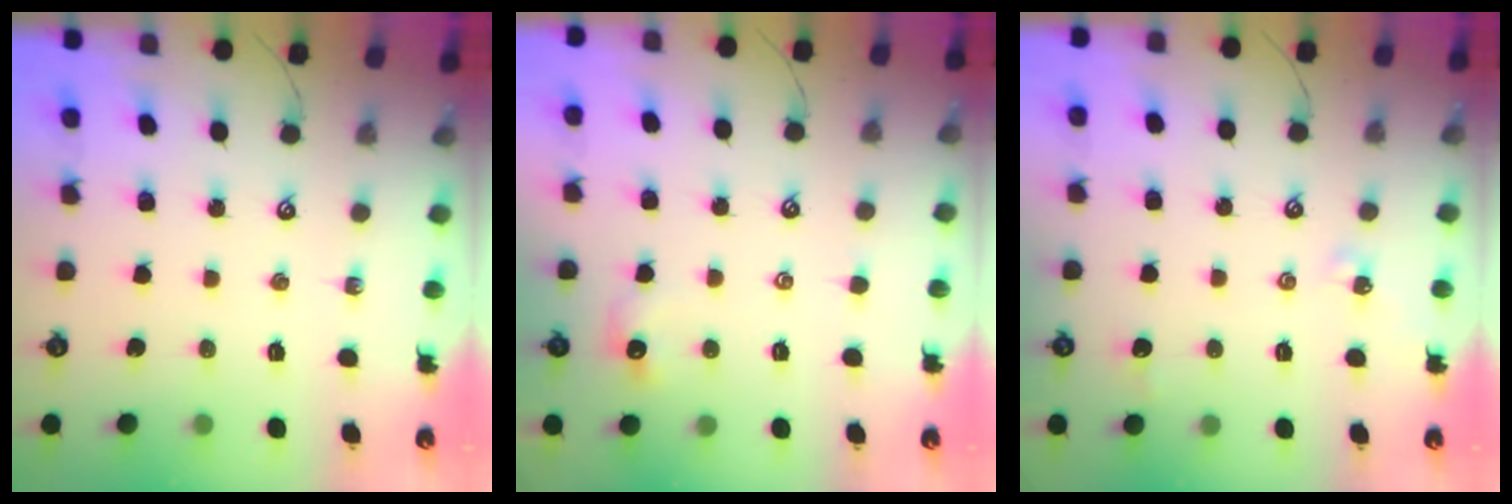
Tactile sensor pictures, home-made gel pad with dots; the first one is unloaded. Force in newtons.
{"total": 1.4, "press": 1.2, "slide": 0.6}
{"total": 5.0, "press": 5.0, "slide": 0.6}